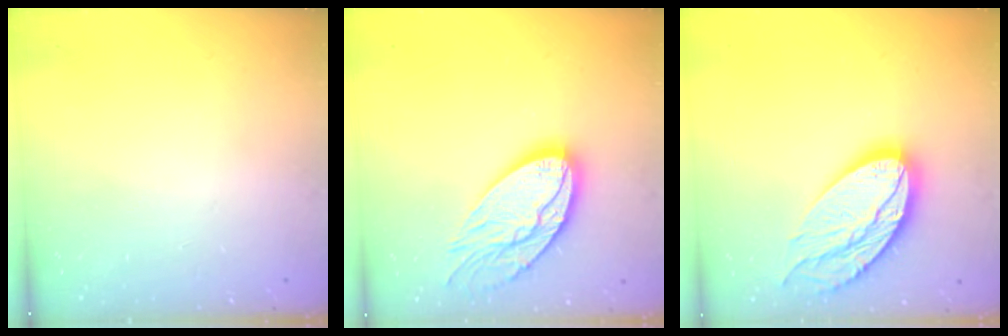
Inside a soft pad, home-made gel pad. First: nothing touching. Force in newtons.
{"total": 17.5, "press": 17.4, "slide": 1.5}
{"total": 18.8, "press": 18.7, "slide": 1.3}